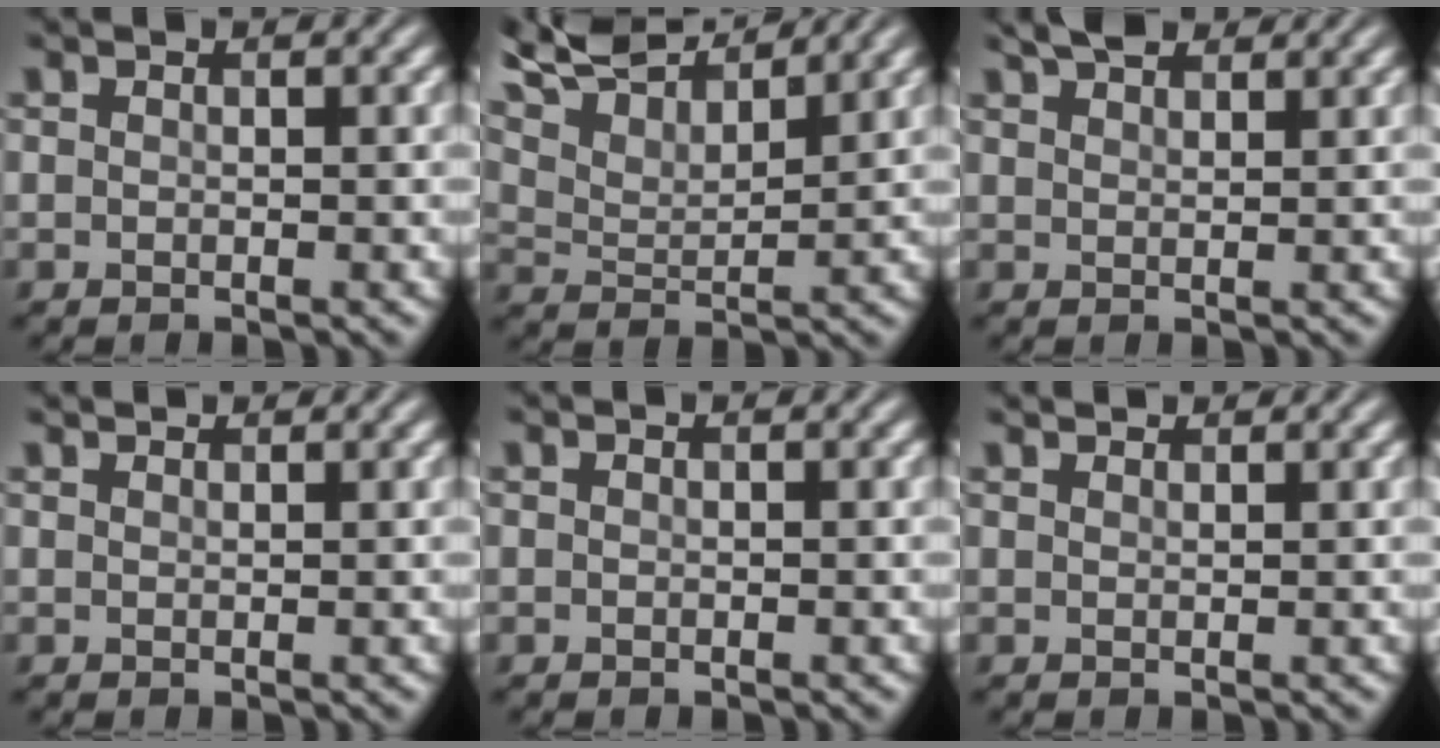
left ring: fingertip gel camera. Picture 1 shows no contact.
{"total": 8.4, "force": [7.5, 1.7, 3.3], "torque": [-0.078, 0.019, 0.119]}
{"total": 3.0, "force": [2.6, 0.8, 1.2], "torque": [-0.019, 0.010, 0.046]}
{"total": 1.3, "force": [1.3, 0.1, 0.3], "torque": [-0.006, -0.003, 0.015]}
{"total": 0.0}
{"total": 1.7, "force": [1.6, 0.2, 0.4], "torque": [-0.006, -0.004, 0.021]}